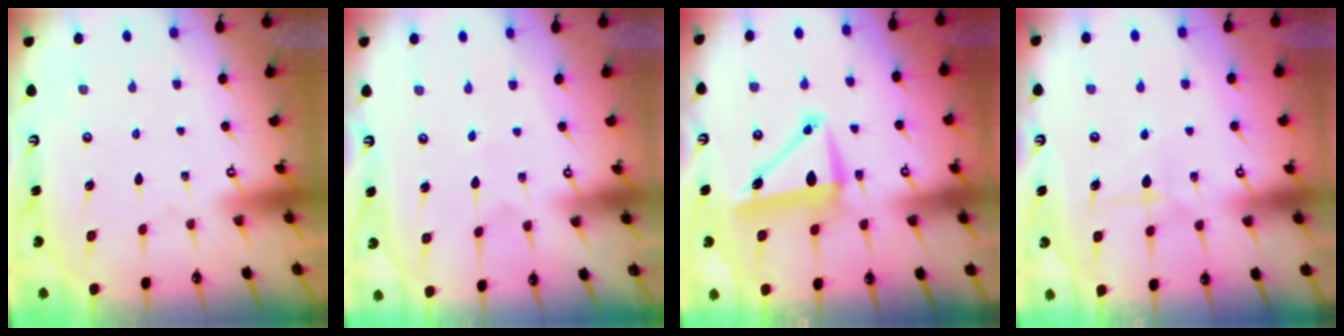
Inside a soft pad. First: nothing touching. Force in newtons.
{"total": 2.9, "press": 2.9, "slide": 0.3}
{"total": 9.6, "press": 9.5, "slide": 1.4}
{"total": 6.5, "press": 6.5, "slide": 0.4}